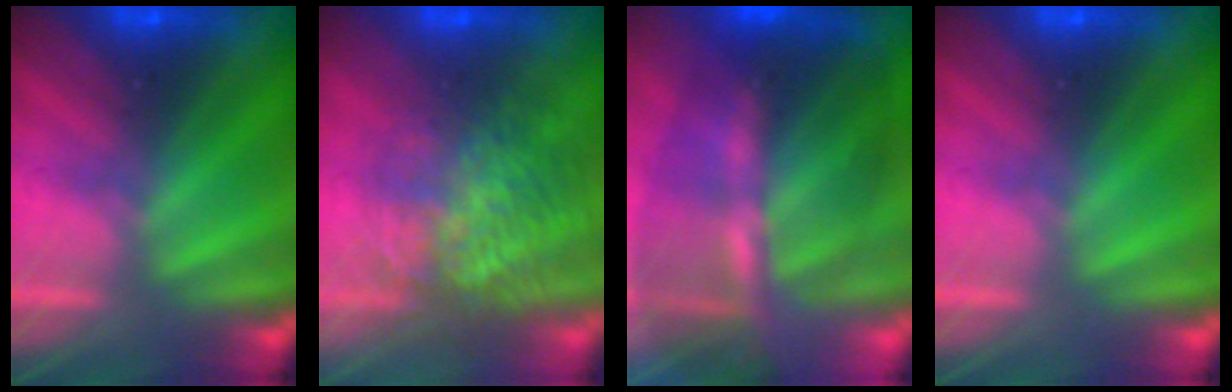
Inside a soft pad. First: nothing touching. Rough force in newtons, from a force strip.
{"total": 7.7}
{"total": 11.6}
{"total": 0.0}